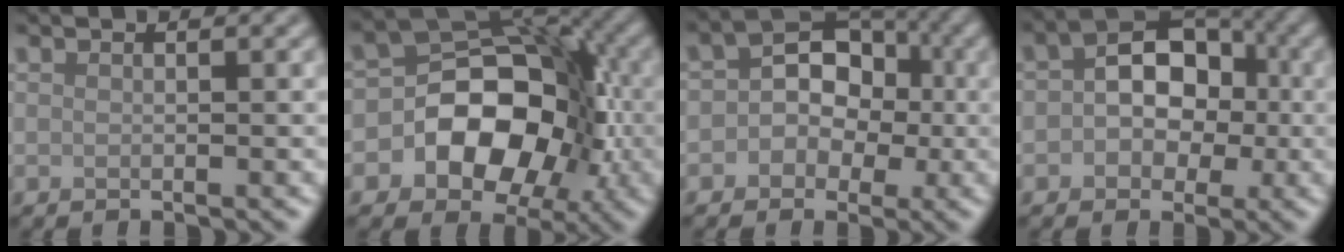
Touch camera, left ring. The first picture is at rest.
{"total": 13.3, "force": [-2.8, 10.1, 8.1], "torque": [-0.081, 0.008, -0.071]}
{"total": 6.6, "force": [-0.3, 5.6, 3.4], "torque": [-0.009, 0.027, -0.030]}
{"total": 6.3, "force": [-0.1, 4.7, 4.2], "torque": [-0.044, 0.008, -0.011]}